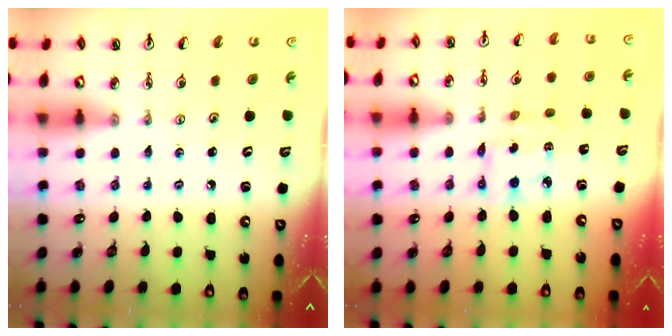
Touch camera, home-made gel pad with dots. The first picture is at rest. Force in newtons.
{"total": 3.9, "press": 3.9, "slide": 0.2}